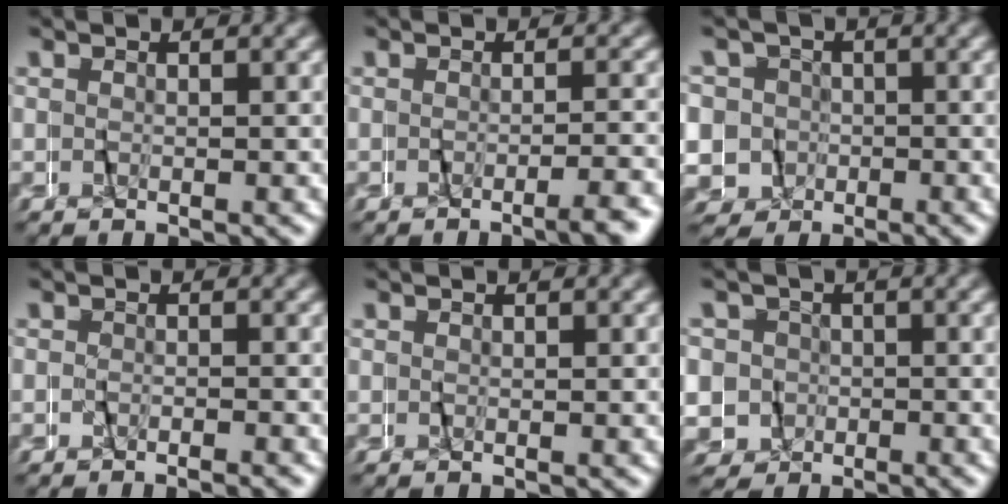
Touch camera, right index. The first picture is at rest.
{"total": 2.3, "force": [-2.1, -0.6, 0.6], "torque": [-0.006, 0.005, -0.038]}
{"total": 9.4, "force": [-1.6, 9.0, 2.0], "torque": [-0.072, -0.036, -0.026]}
{"total": 1.4, "force": [-1.2, -0.6, -0.3], "torque": [0.005, 0.002, -0.026]}
{"total": 0.0}
{"total": 7.0, "force": [-0.7, 6.8, 1.4], "torque": [-0.054, -0.019, -0.014]}